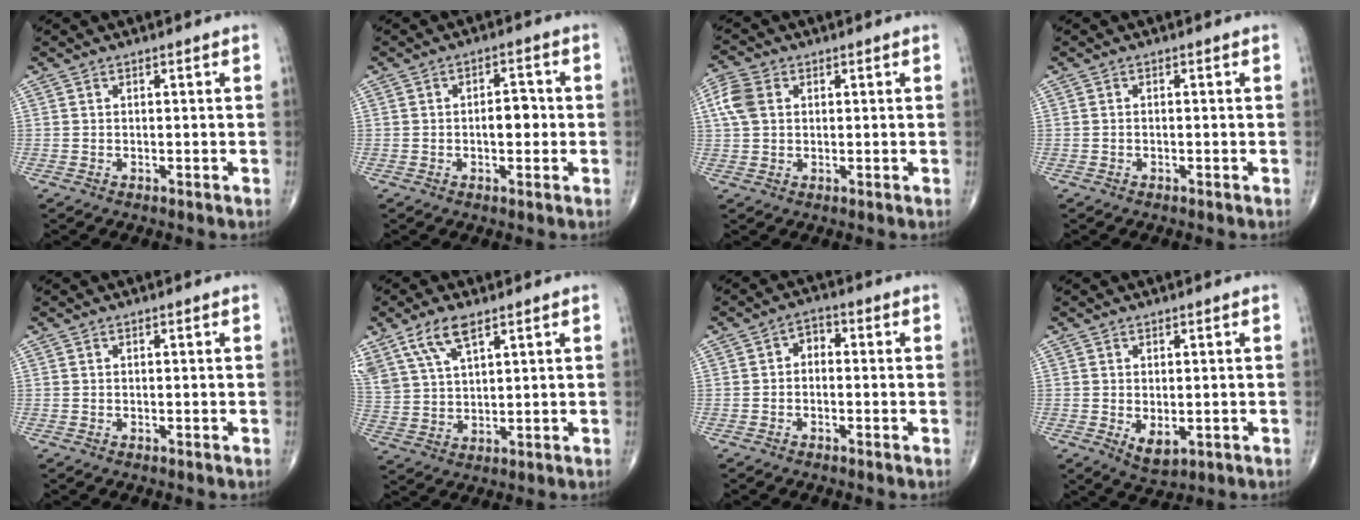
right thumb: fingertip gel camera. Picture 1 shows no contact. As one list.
[{"total": 4.3, "force": [-0.4, 2.4, 3.6], "torque": [-0.039, 0.010, -0.010]}, {"total": 5.6, "force": [1.3, 4.1, 3.6], "torque": [-0.083, 0.010, 0.022]}, {"total": 0.0}, {"total": 0.0}, {"total": 8.9, "force": [5.6, 3.5, 5.9], "torque": [-0.121, -0.013, 0.120]}, {"total": 2.9, "force": [-0.3, 2.1, 2.0], "torque": [-0.014, 0.016, -0.019]}, {"total": 3.9, "force": [-0.6, 2.2, 3.2], "torque": [-0.042, -0.008, 0.002]}]